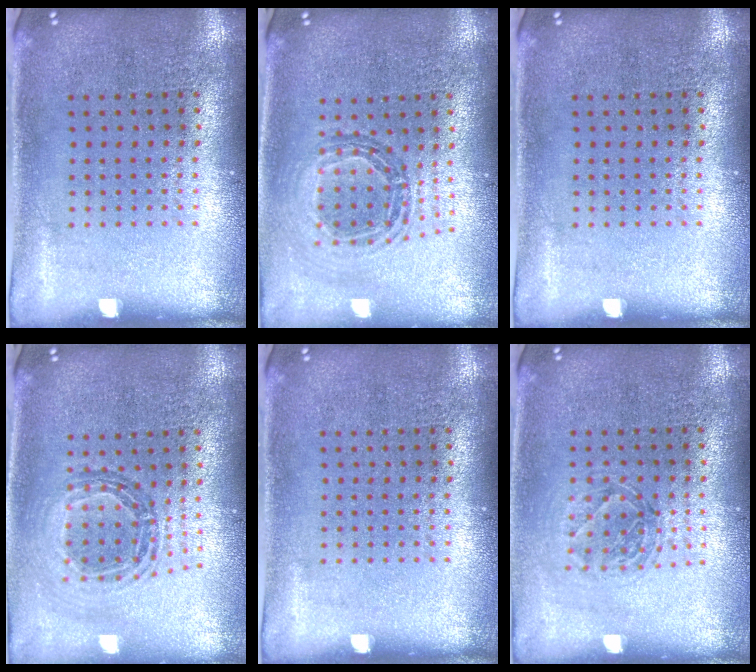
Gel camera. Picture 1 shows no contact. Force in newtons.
{"total": 0.8, "press": 0.8, "slide": 0.0}
{"total": 0.0}
{"total": 0.8, "press": 0.8, "slide": 0.0}
{"total": 0.0}
{"total": 1.2, "press": 1.1, "slide": 0.6}